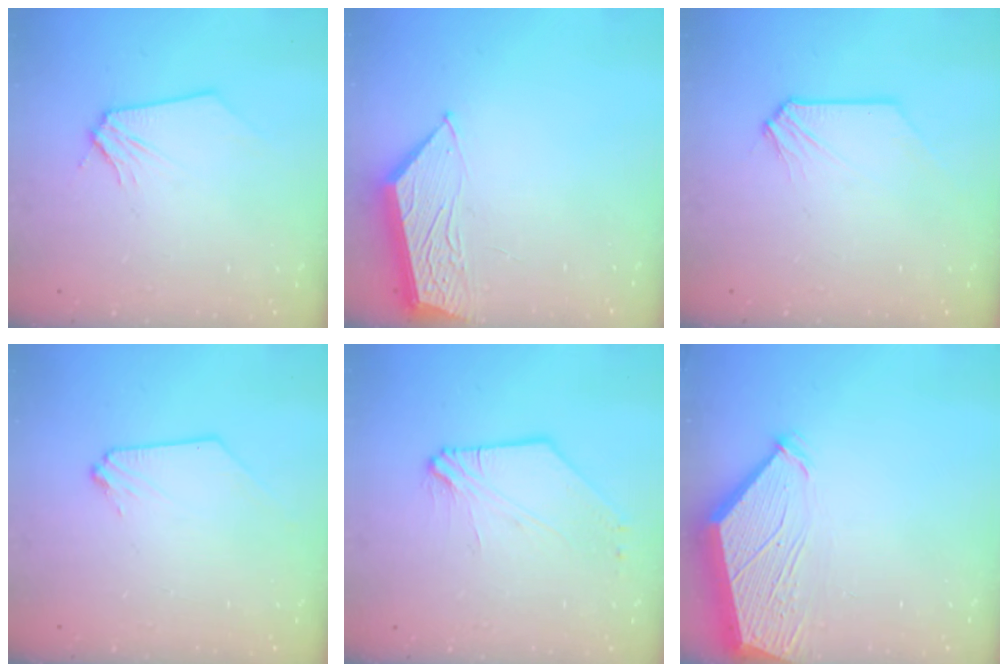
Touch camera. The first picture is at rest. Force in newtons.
{"total": 4.5, "press": 4.4, "slide": 0.4}
{"total": 0.0}
{"total": 0.0}
{"total": 3.6, "press": 3.6, "slide": 0.5}
{"total": 5.9, "press": 5.9, "slide": 0.8}